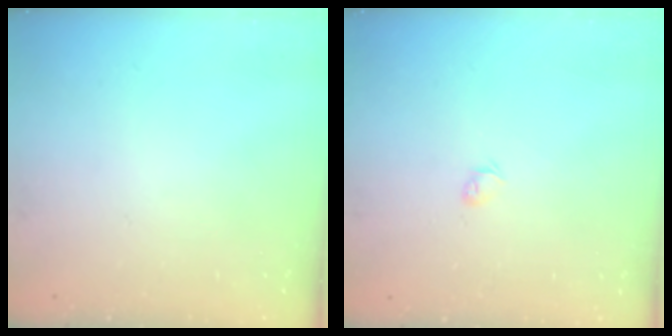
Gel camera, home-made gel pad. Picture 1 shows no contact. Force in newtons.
{"total": 2.6, "press": 2.5, "slide": 0.6}